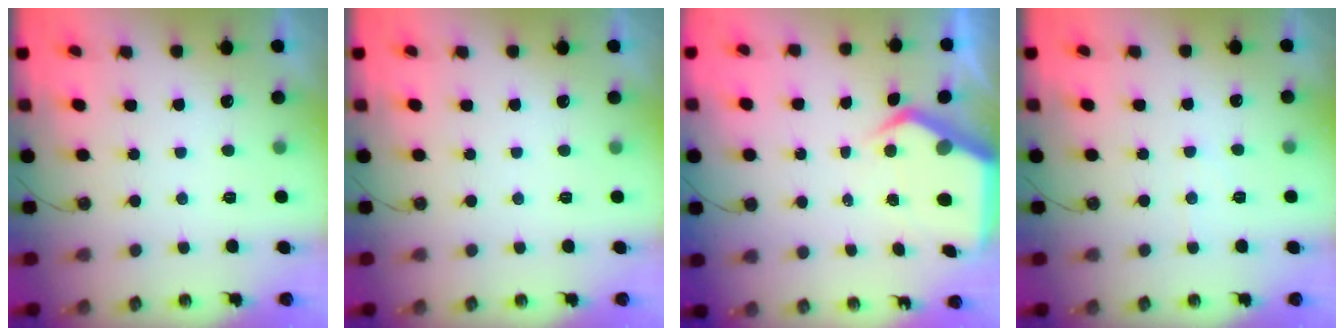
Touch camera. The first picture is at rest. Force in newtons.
{"total": 0.0}
{"total": 7.9, "press": 7.9, "slide": 0.8}
{"total": 4.5, "press": 4.5, "slide": 0.2}